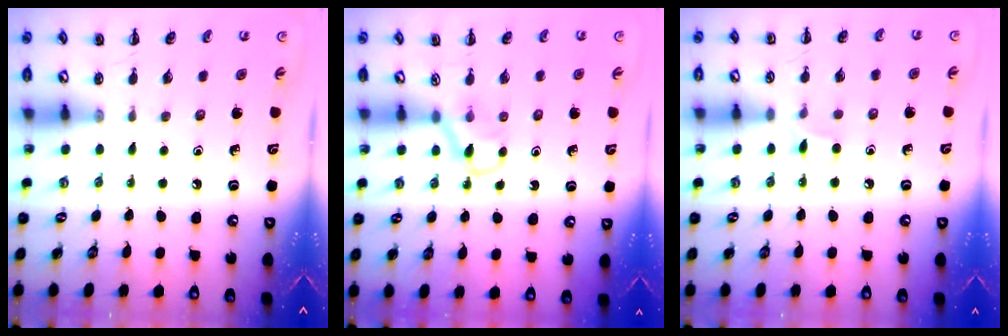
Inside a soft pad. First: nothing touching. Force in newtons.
{"total": 3.3, "press": 3.1, "slide": 1.1}
{"total": 3.6, "press": 3.5, "slide": 1.1}